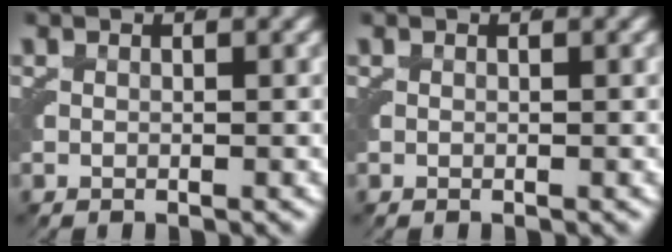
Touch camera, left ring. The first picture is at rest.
{"total": 0.0}